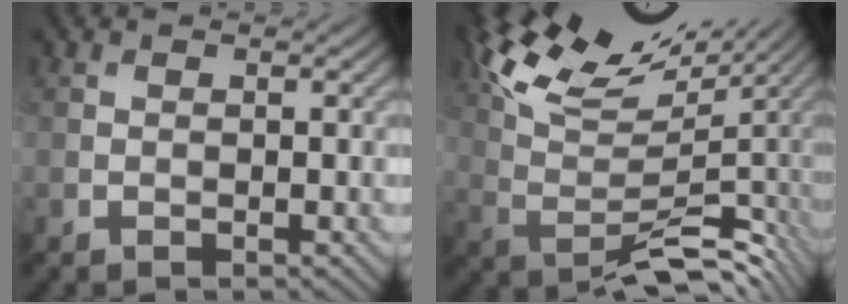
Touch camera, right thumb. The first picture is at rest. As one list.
[{"total": 11.5, "force": [6.1, 4.2, 8.8], "torque": [-0.171, 0.007, 0.125]}]